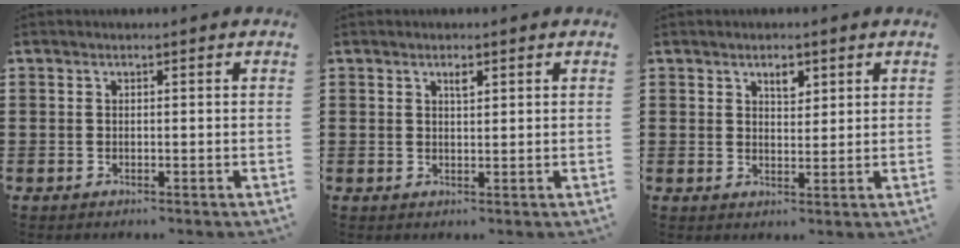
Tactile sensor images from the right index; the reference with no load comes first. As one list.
[{"total": 1.4, "force": [0.8, 0.4, 1.1], "torque": [-0.015, 0.000, 0.012]}, {"total": 2.5, "force": [1.7, 1.2, 1.5], "torque": [-0.016, -0.003, 0.026]}]